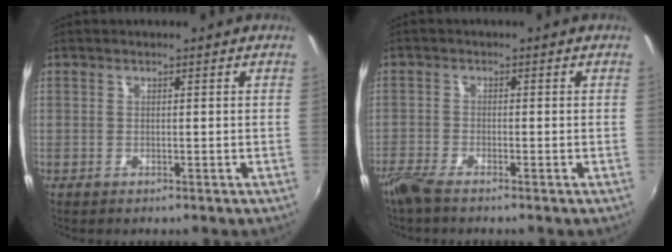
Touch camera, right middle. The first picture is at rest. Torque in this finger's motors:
{"motor_torque": [0.08, -0.07, 0.03, 0.02]}